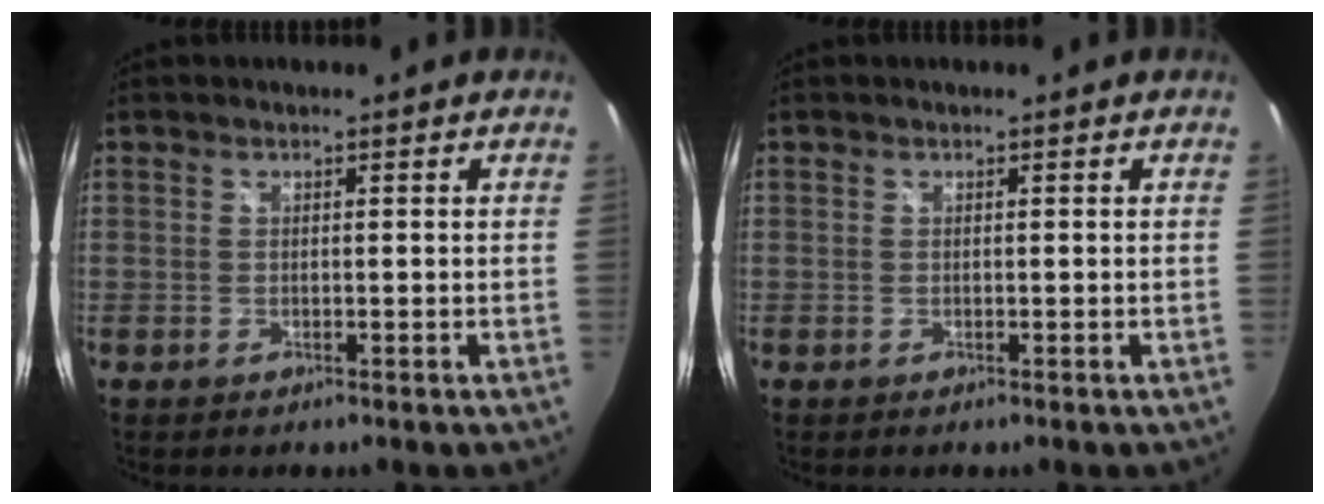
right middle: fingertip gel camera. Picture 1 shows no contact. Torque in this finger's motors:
{"motor_torque": [0.00, 0.00, 0.00, 0.00]}